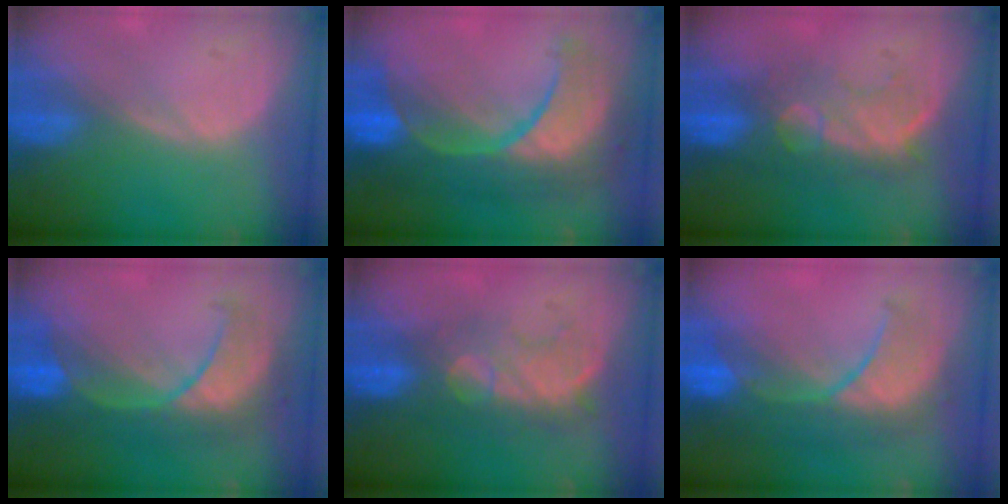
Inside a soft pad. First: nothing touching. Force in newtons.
{"total": 12.3, "press": 12.2, "slide": 1.4}
{"total": 9.0, "press": 8.3, "slide": 3.4}
{"total": 8.4, "press": 8.4, "slide": 0.2}
{"total": 8.1, "press": 7.8, "slide": 2.4}
{"total": 10.1, "press": 8.9, "slide": 4.7}